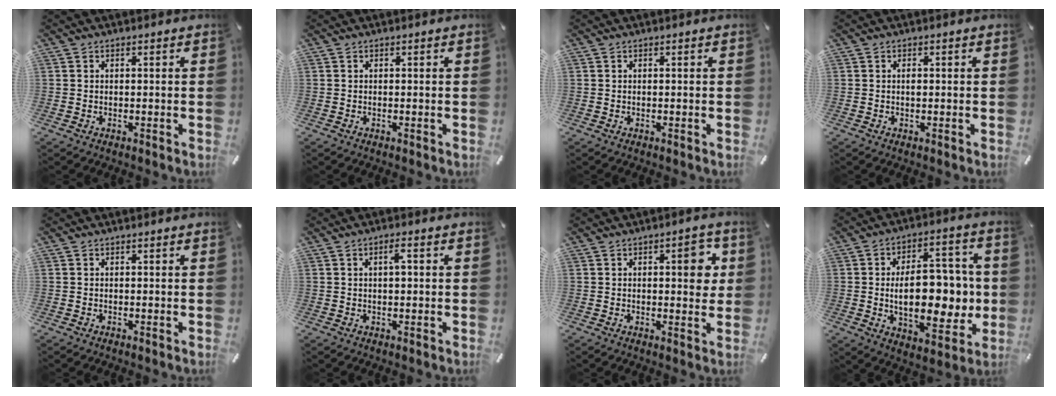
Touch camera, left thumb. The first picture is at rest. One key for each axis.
{"total": 0.0}
{"total": 0.0}
{"total": 0.9, "fx": 0.1, "fy": 0.4, "fz": 0.8, "tx": -0.017, "ty": 0.000, "tz": 0.000}
{"total": 0.0}
{"total": 2.8, "fx": 0.6, "fy": 1.1, "fz": 2.5, "tx": -0.034, "ty": 0.001, "tz": 0.004}
{"total": 7.1, "fx": 1.7, "fy": 3.3, "fz": 6.0, "tx": -0.061, "ty": -0.011, "tz": 0.018}
{"total": 18.2, "fx": -0.9, "fy": 10.4, "fz": 14.9, "tx": -0.231, "ty": -0.007, "tz": -0.017}